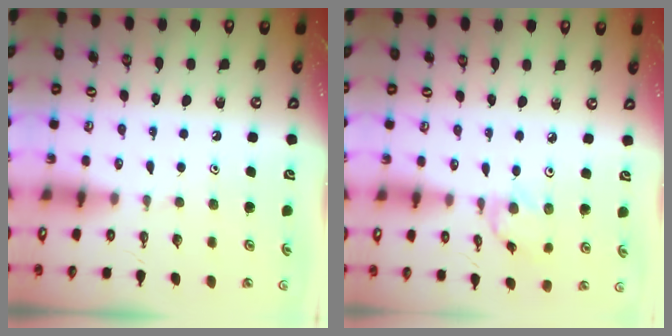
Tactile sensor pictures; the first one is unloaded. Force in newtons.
{"total": 2.4, "press": 2.4, "slide": 0.1}